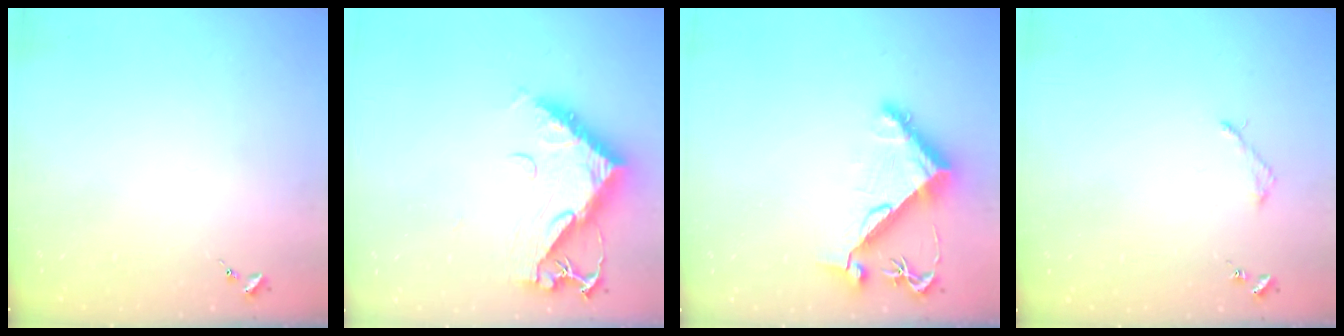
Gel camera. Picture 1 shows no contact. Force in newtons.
{"total": 11.6, "press": 11.6, "slide": 1.1}
{"total": 8.5, "press": 8.4, "slide": 1.4}
{"total": 3.1, "press": 3.0, "slide": 0.3}